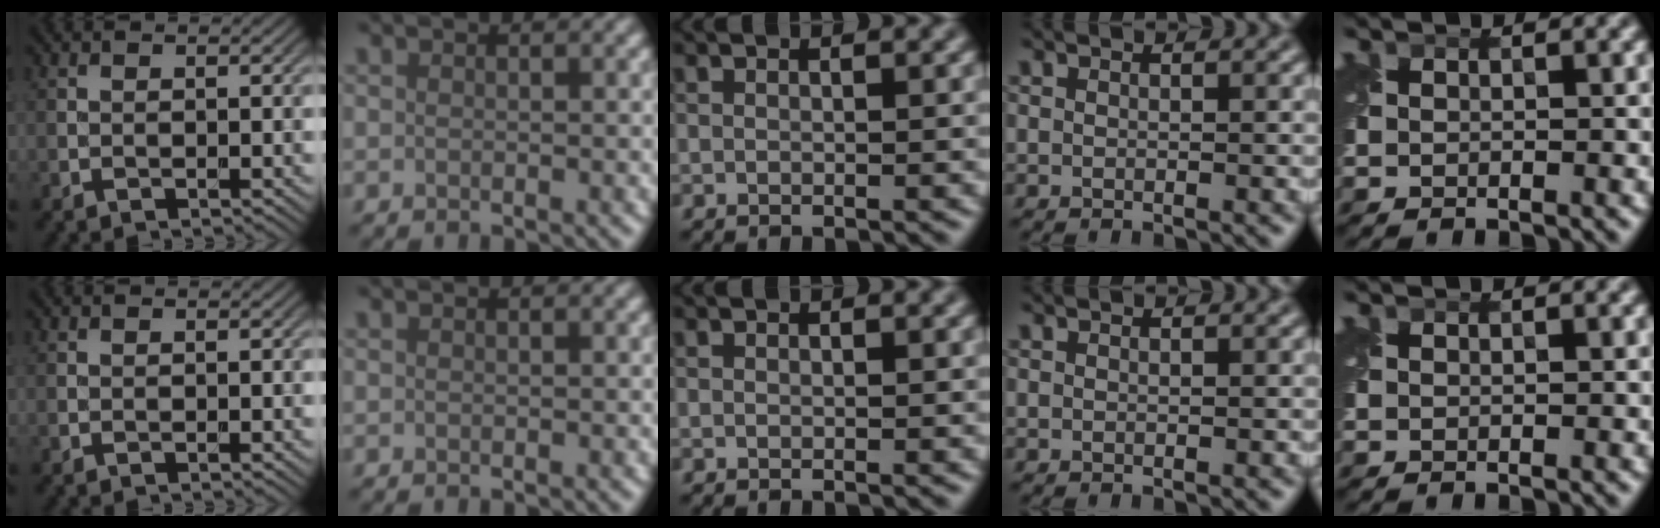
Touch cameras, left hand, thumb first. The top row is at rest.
{}